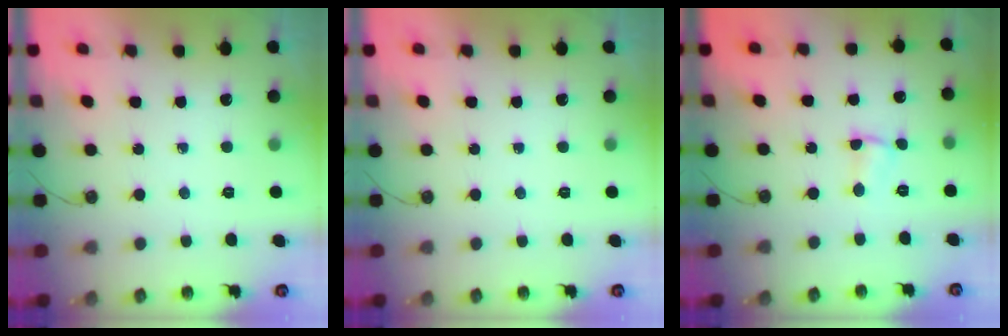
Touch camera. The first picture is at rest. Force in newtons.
{"total": 0.0}
{"total": 3.9, "press": 1.9, "slide": 3.4}